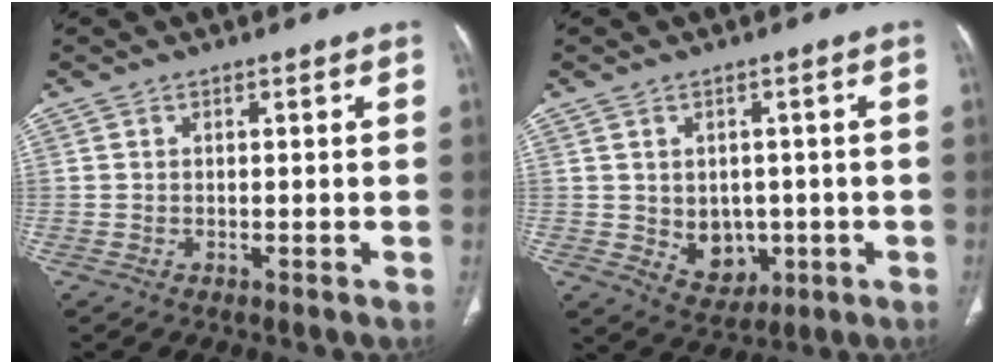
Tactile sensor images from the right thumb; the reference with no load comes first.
{"total": 6.9, "force": [-0.7, 5.6, 4.0], "torque": [-0.029, -0.004, 0.011]}